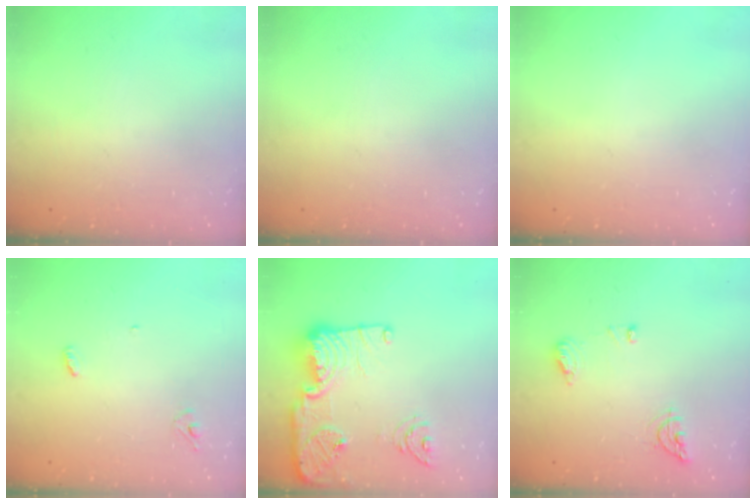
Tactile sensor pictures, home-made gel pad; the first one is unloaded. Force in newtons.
{"total": 0.0}
{"total": 0.0}
{"total": 3.5, "press": 3.5, "slide": 0.3}
{"total": 18.5, "press": 18.4, "slide": 2.0}
{"total": 8.0, "press": 8.0, "slide": 0.9}